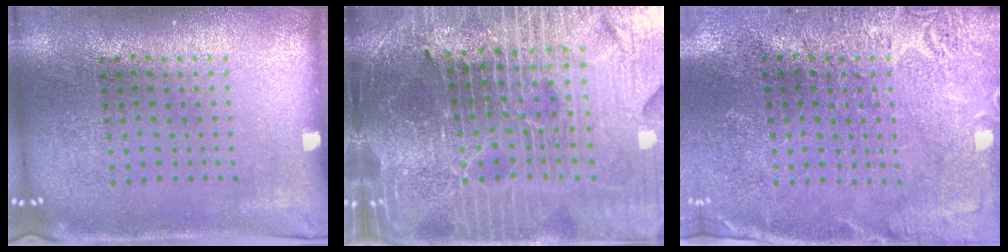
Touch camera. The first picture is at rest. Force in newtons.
{"total": 6.1, "press": 5.5, "slide": 2.5}
{"total": 2.8, "press": 2.6, "slide": 0.9}